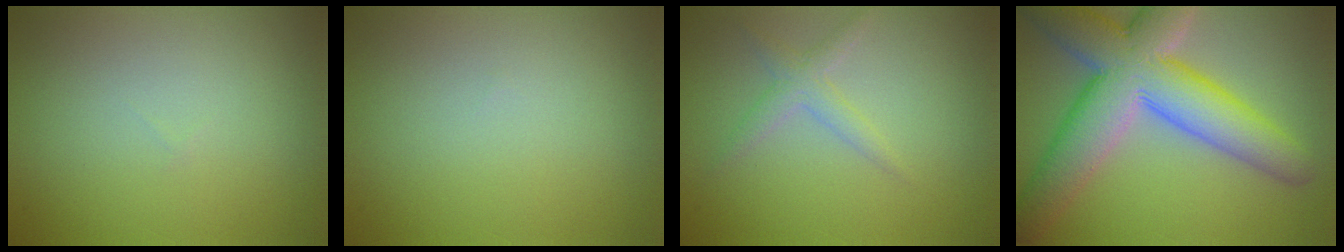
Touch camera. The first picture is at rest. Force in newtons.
{"total": 0.0}
{"total": 1.7, "press": 1.7, "slide": 0.1}
{"total": 10.9, "press": 10.9, "slide": 0.6}